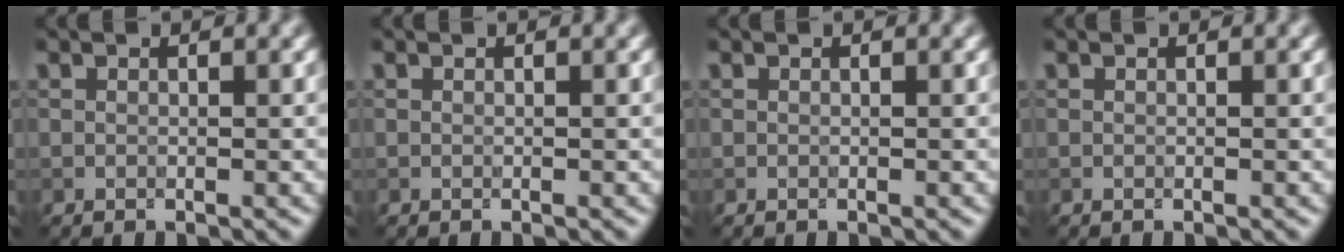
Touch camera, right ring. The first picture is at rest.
{"total": 0.0}
{"total": 0.0}
{"total": 0.0}